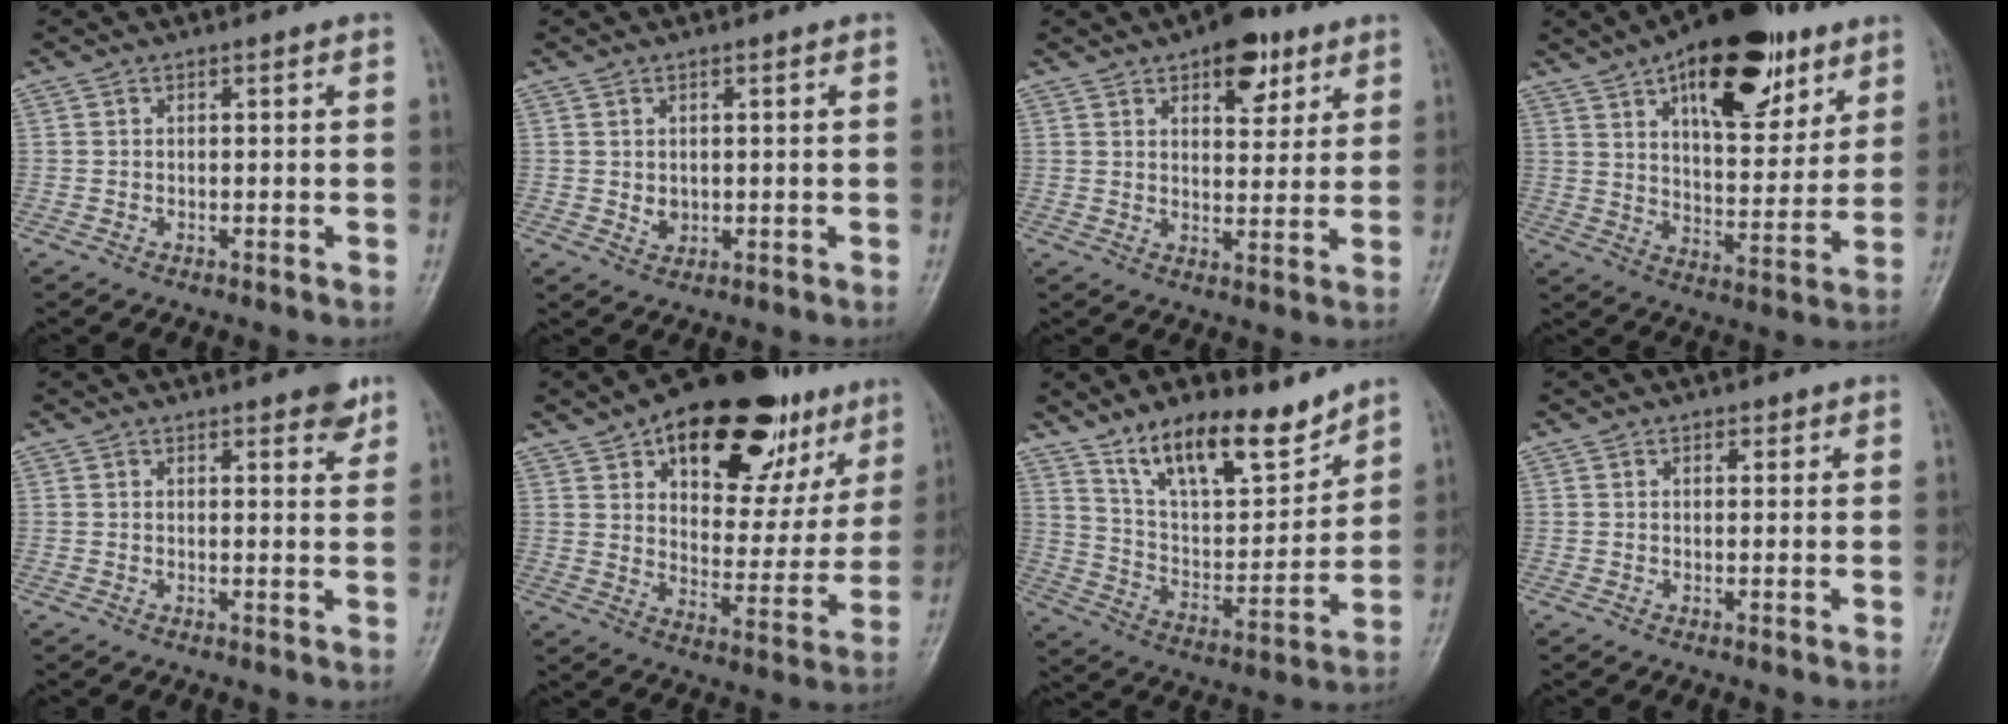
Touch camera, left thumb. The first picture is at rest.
{"total": 2.1, "force": [0.2, 1.7, 1.2], "torque": [-0.014, -0.003, 0.010]}
{"total": 9.5, "force": [5.4, 4.8, 6.2], "torque": [-0.054, -0.022, 0.073]}
{"total": 22.6, "force": [12.3, 10.3, 16.0], "torque": [-0.198, -0.038, 0.191]}
{"total": 3.9, "force": [2.6, 1.3, 2.6], "torque": [-0.020, -0.013, 0.029]}
{"total": 26.5, "force": [14.5, 13.3, 17.7], "torque": [-0.204, -0.023, 0.217]}
{"total": 16.3, "force": [12.0, 5.9, 9.3], "torque": [-0.113, -0.078, 0.218]}
{"total": 1.3, "force": [0.8, 0.8, 0.6], "torque": [0.001, -0.003, 0.008]}